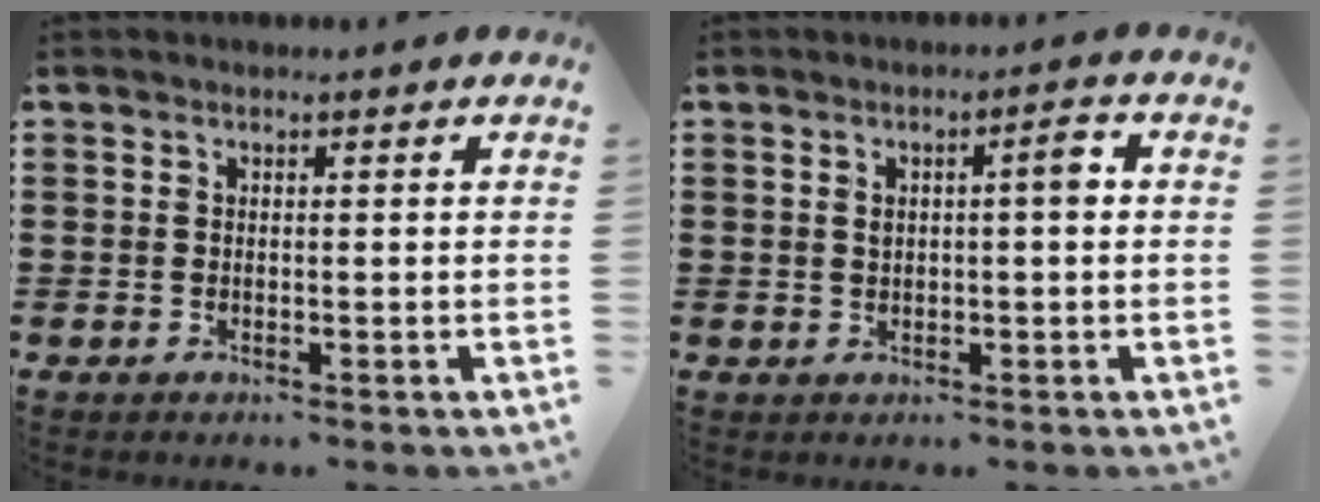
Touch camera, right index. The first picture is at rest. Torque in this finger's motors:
{"motor_torque": [-0.21, 0.18, 0.07, 0.00]}